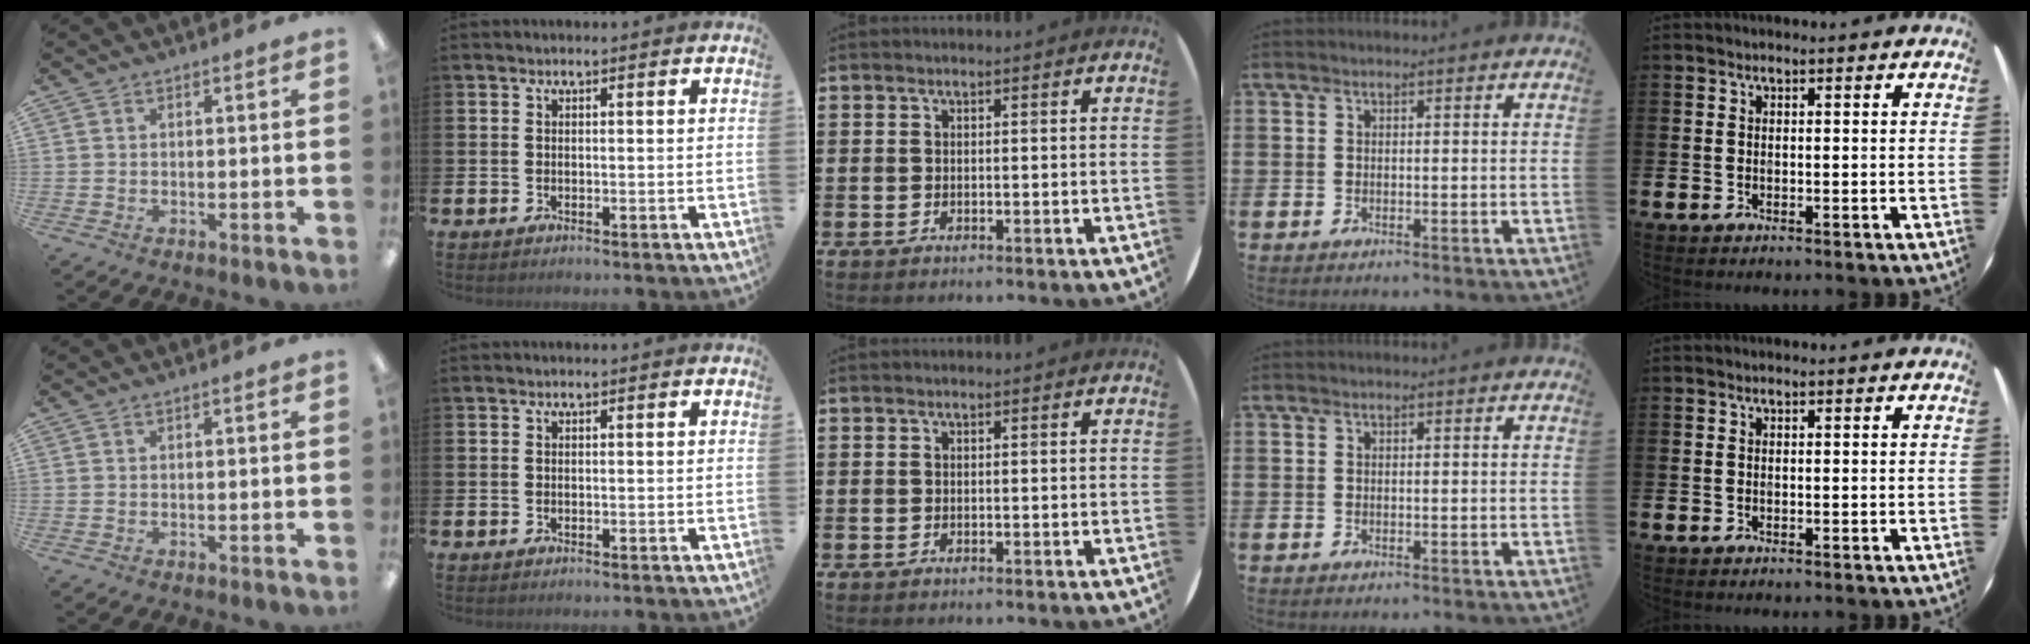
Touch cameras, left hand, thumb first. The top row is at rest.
{}